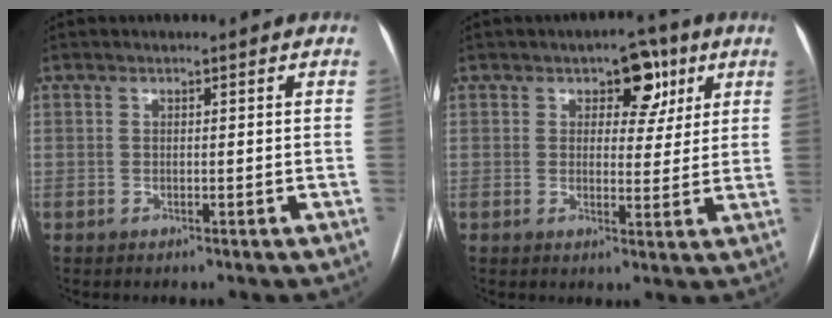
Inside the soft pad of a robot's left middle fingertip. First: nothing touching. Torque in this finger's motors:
{"motor_torque": [0.49, -0.45, 0.06, 0.00]}